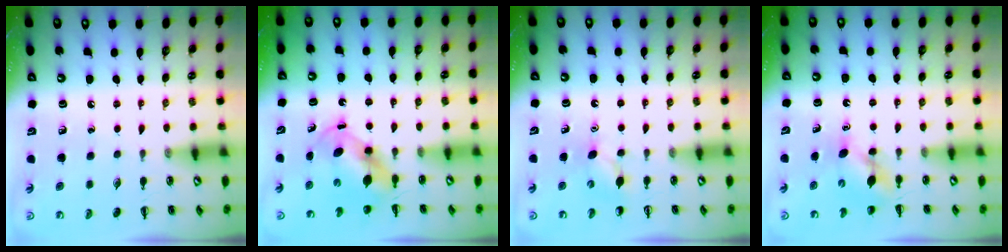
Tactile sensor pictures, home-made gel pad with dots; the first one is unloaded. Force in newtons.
{"total": 5.7, "press": 5.7, "slide": 1.0}
{"total": 4.0, "press": 3.8, "slide": 1.1}
{"total": 4.7, "press": 4.6, "slide": 1.0}